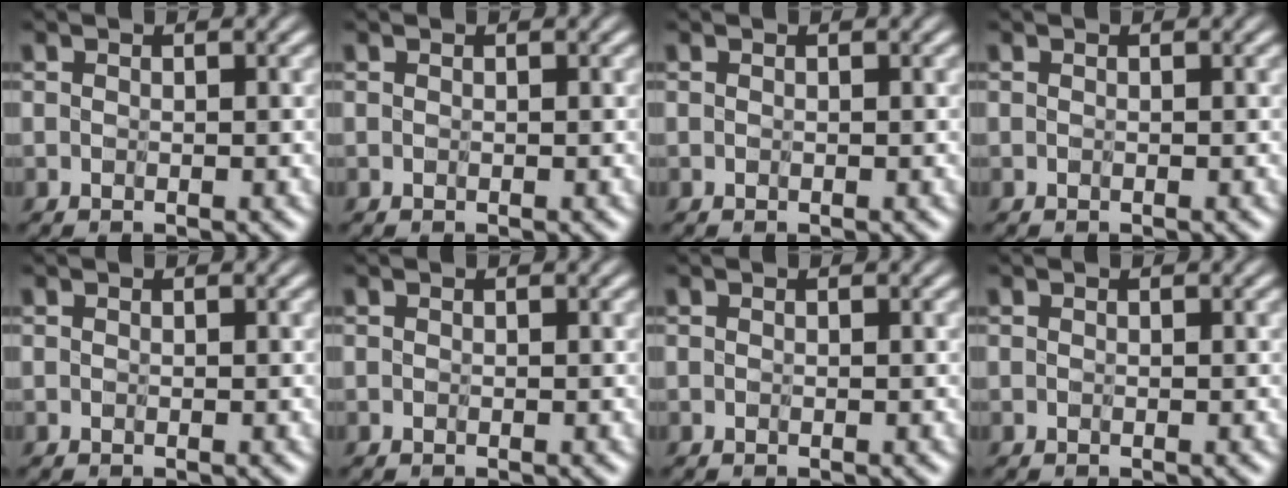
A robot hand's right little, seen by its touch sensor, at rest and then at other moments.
{"total": 0.0}
{"total": 0.0}
{"total": 0.0}
{"total": 0.0}
{"total": 0.0}
{"total": 0.0}
{"total": 0.0}